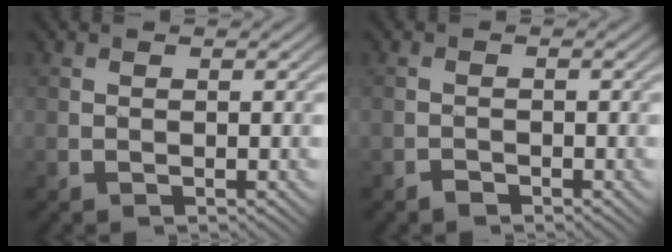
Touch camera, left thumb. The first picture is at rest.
{"total": 0.9, "force": [-0.8, 0.3, 0.3], "torque": [-0.003, 0.000, -0.016]}